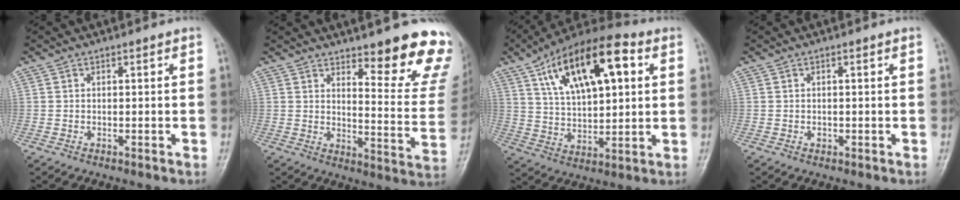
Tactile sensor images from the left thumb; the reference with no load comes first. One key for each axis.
{"total": 15.5, "fx": 10.9, "fy": 3.9, "fz": 10.2, "tx": -0.080, "ty": -0.087, "tz": 0.140}
{"total": 19.8, "fx": 7.5, "fy": 9.0, "fz": 16.0, "tx": -0.239, "ty": -0.001, "tz": 0.123}
{"total": 0.7, "fx": -0.2, "fy": 0.5, "fz": 0.4, "tx": -0.001, "ty": 0.001, "tz": -0.003}